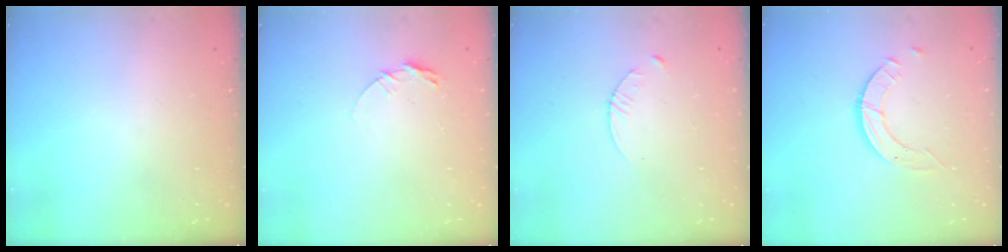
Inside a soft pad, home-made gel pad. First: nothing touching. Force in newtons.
{"total": 5.7, "press": 5.7, "slide": 0.5}
{"total": 3.8, "press": 3.7, "slide": 0.5}
{"total": 3.6, "press": 3.5, "slide": 0.4}